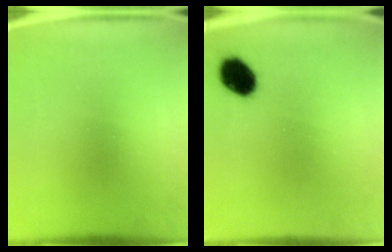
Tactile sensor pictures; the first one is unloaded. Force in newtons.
{"total": 7.5}